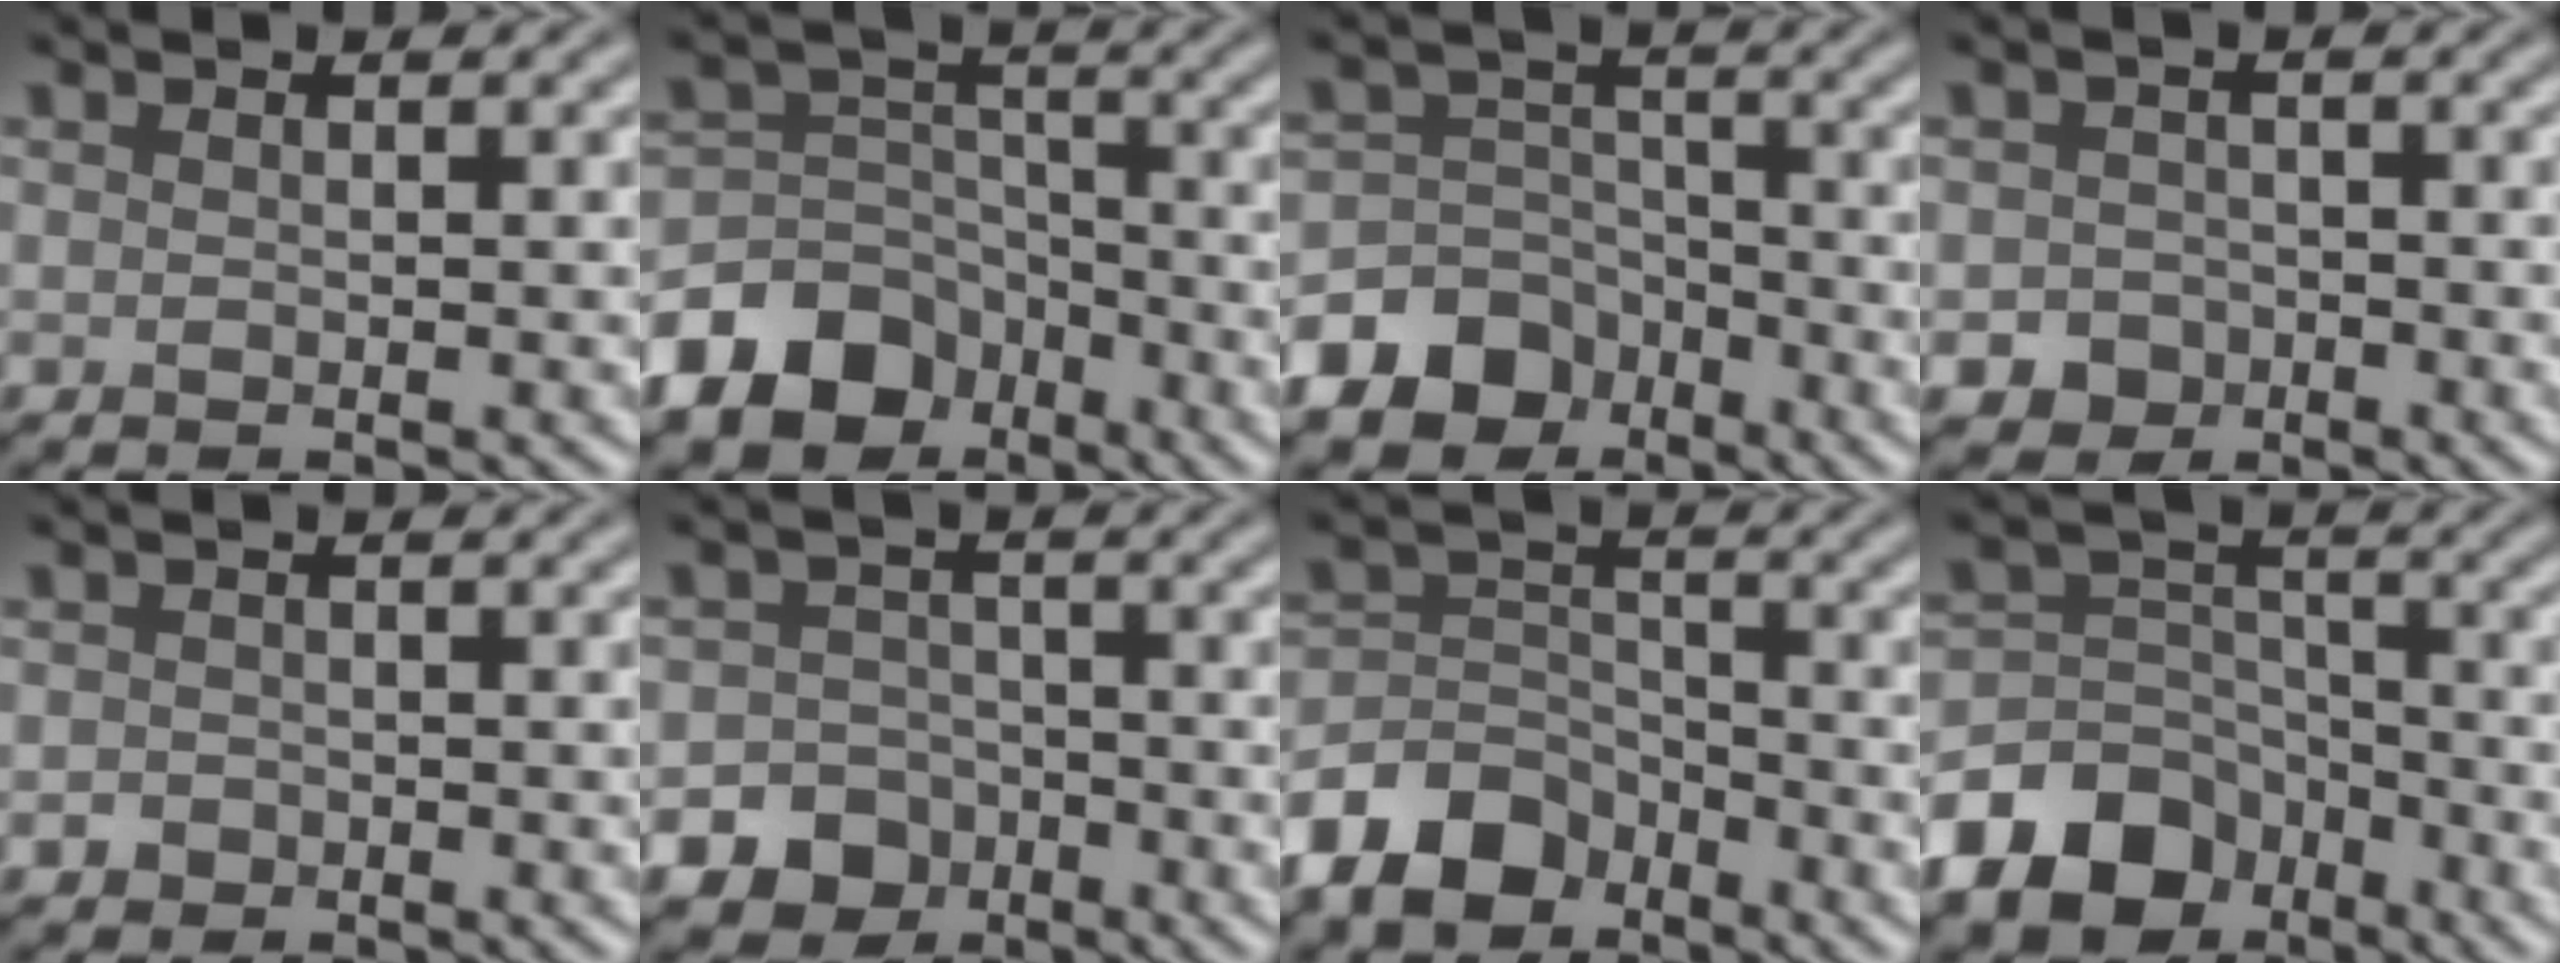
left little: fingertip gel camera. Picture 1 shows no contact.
{"total": 10.0, "force": [-6.5, 6.9, 3.3], "torque": [-0.063, 0.001, -0.127]}
{"total": 9.9, "force": [-6.4, 7.3, 2.3], "torque": [-0.039, -0.021, -0.125]}
{"total": 2.4, "force": [-1.2, 2.1, 0.4], "torque": [0.004, -0.001, -0.022]}
{"total": 1.0, "force": [-0.5, 0.8, 0.2], "torque": [0.003, -0.002, -0.010]}
{"total": 10.2, "force": [-6.0, 8.2, 1.3], "torque": [-0.006, -0.047, -0.114]}
{"total": 6.7, "force": [-4.9, 4.0, 2.3], "torque": [-0.038, -0.002, -0.105]}
{"total": 10.1, "force": [-6.5, 6.9, 3.5], "torque": [-0.066, 0.001, -0.126]}